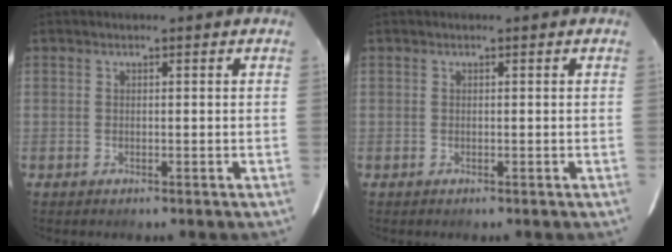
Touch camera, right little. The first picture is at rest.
{"total": 0.0}